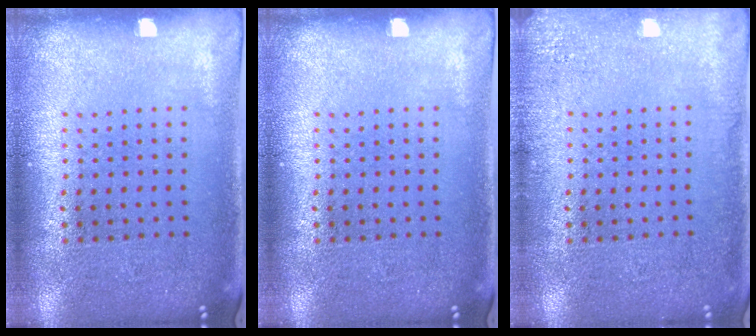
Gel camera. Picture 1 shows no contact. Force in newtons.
{"total": 0.0}
{"total": 2.0, "press": 2.0, "slide": 0.3}